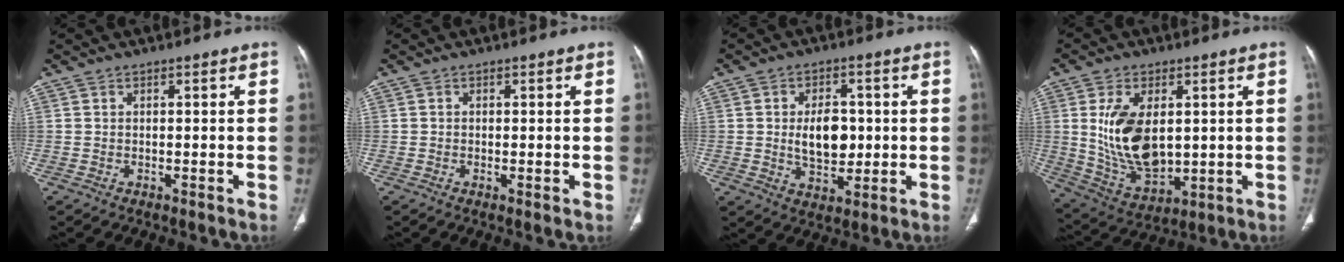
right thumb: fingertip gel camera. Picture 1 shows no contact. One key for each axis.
{"total": 0.7, "fx": -0.2, "fy": 0.2, "fz": 0.7, "tx": -0.017, "ty": -0.004, "tz": -0.004}
{"total": 8.9, "fx": 0.3, "fy": 5.7, "fz": 6.8, "tx": -0.085, "ty": -0.004, "tz": 0.012}
{"total": 14.7, "fx": 1.9, "fy": 8.5, "fz": 11.9, "tx": -0.205, "ty": -0.016, "tz": 0.053}